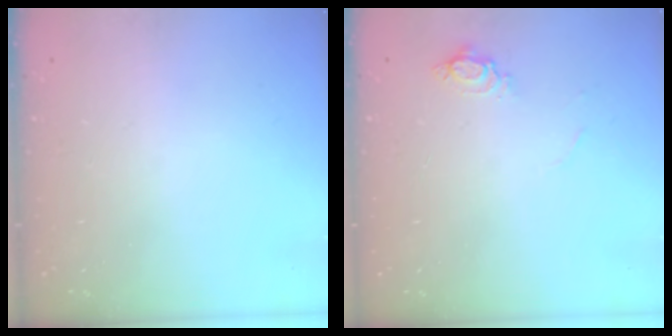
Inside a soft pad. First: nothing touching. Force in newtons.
{"total": 6.9, "press": 6.8, "slide": 0.7}